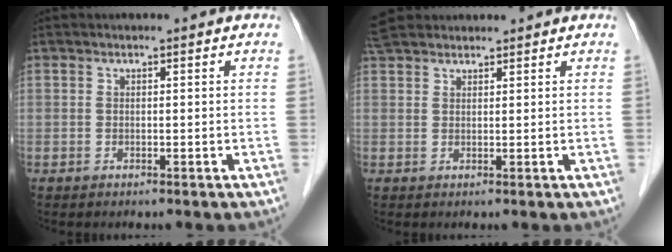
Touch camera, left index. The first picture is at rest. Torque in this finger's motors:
{"motor_torque": [0.14, -0.11, 0.28, 0.01]}